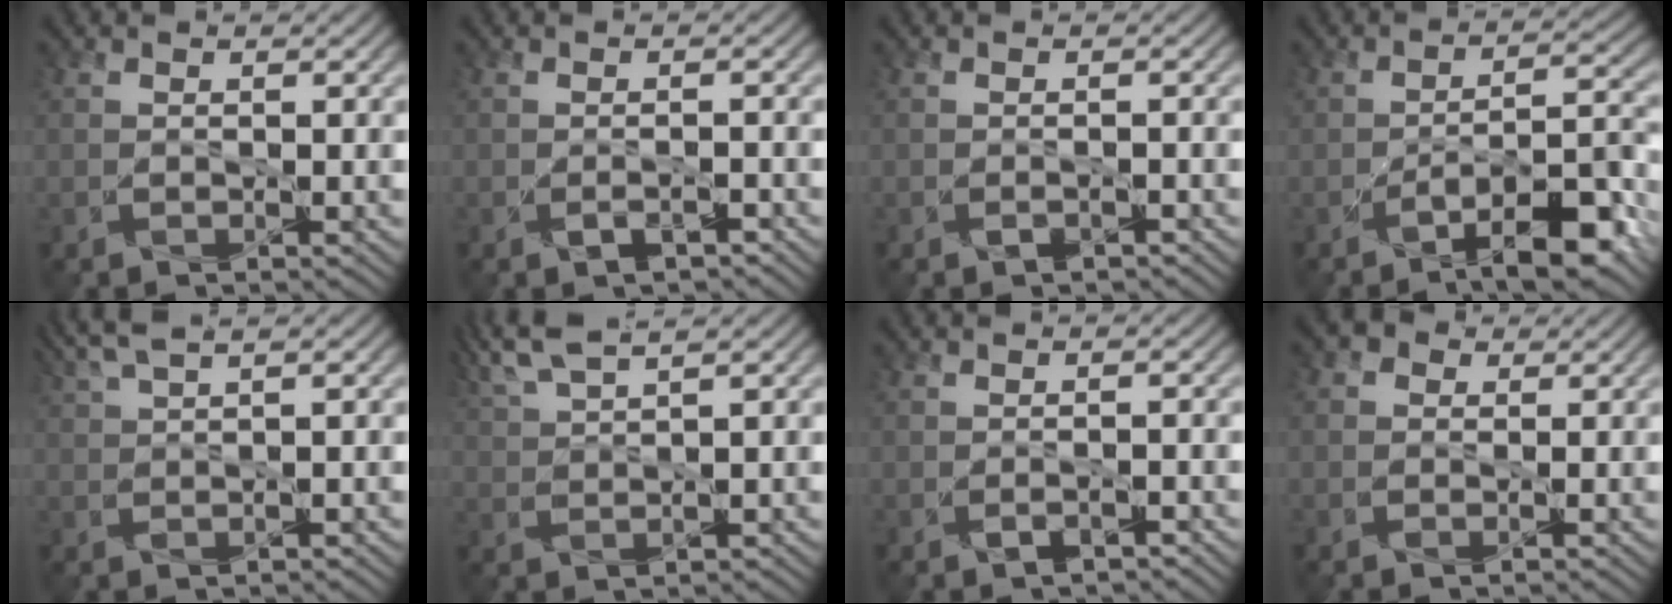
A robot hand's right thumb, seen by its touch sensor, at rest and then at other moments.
{"total": 1.3, "force": [-0.8, 0.5, 0.9], "torque": [-0.019, -0.003, -0.011]}
{"total": 0.6, "force": [-0.5, 0.2, 0.4], "torque": [-0.007, -0.001, -0.009]}
{"total": 9.3, "force": [-5.9, 2.8, 6.5], "torque": [-0.091, 0.006, -0.102]}
{"total": 4.3, "force": [2.8, 0.7, 3.1], "torque": [-0.069, 0.021, 0.053]}
{"total": 6.0, "force": [4.4, 1.1, 3.9], "torque": [-0.088, 0.024, 0.083]}
{"total": 1.0, "force": [-0.6, 0.4, 0.6], "torque": [-0.013, -0.003, -0.010]}
{"total": 1.9, "force": [0.3, 1.8, 0.7], "torque": [-0.006, 0.002, -0.005]}